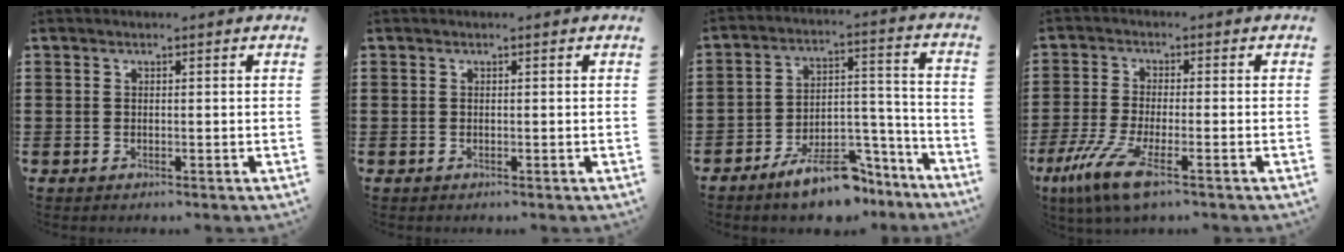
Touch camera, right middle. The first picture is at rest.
{"total": 0.0}
{"total": 10.6, "force": [-8.6, 3.3, 5.2], "torque": [-0.077, 0.039, -0.157]}
{"total": 7.9, "force": [-4.3, 1.8, 6.4], "torque": [-0.152, -0.018, -0.083]}